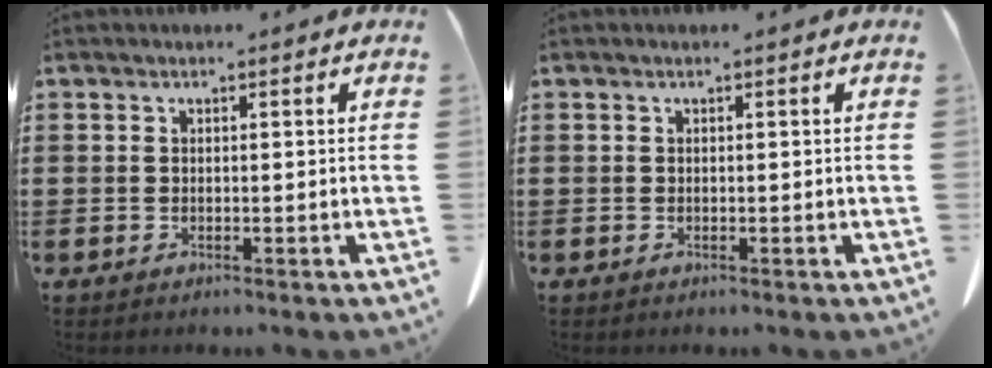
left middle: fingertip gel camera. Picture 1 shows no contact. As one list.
[{"total": 0.0}]